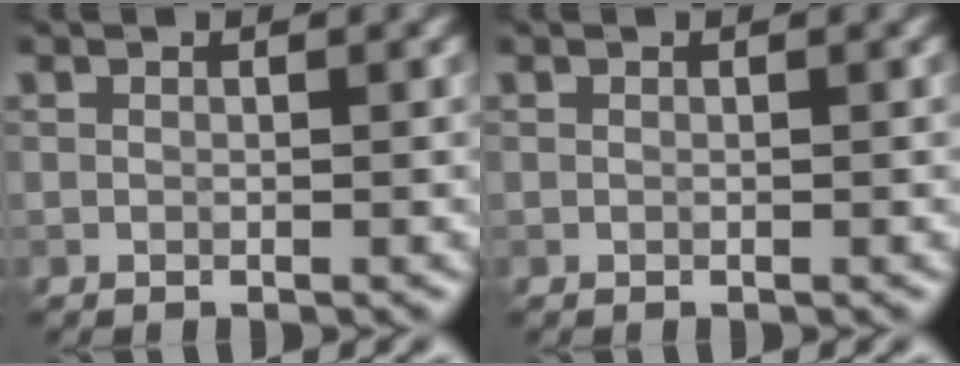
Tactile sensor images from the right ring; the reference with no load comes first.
{"total": 0.0}